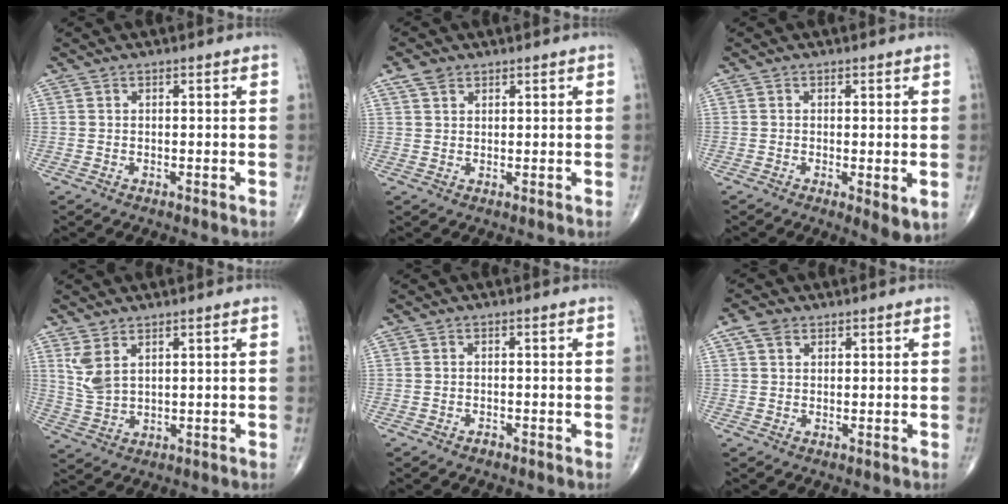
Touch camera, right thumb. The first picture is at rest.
{"total": 2.6, "force": [1.7, 1.6, 1.2], "torque": [-0.022, 0.003, 0.034]}
{"total": 4.2, "force": [-0.7, 1.2, 4.0], "torque": [-0.064, -0.015, -0.012]}
{"total": 5.1, "force": [2.6, 2.3, 3.7], "torque": [-0.078, -0.010, 0.065]}
{"total": 0.7, "force": [-0.6, 0.3, 0.2], "torque": [-0.004, 0.001, -0.012]}
{"total": 2.9, "force": [1.6, 1.9, 1.5], "torque": [-0.026, 0.005, 0.031]}